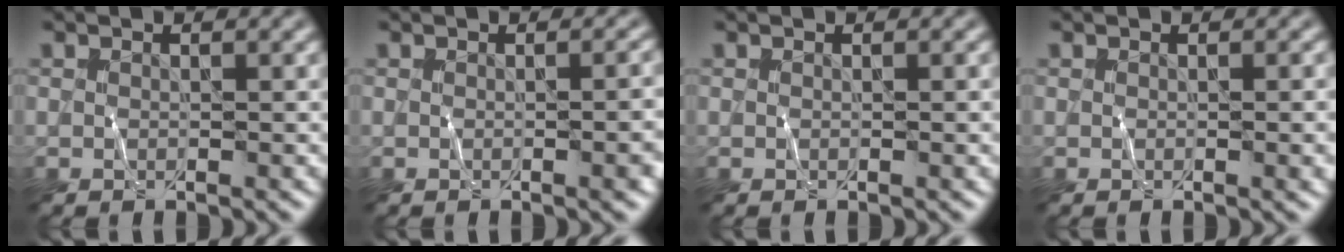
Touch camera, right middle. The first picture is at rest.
{"total": 2.9, "force": [-0.3, 0.9, 2.7], "torque": [-0.019, 0.004, -0.001]}
{"total": 0.6, "force": [0.0, 0.1, 0.6], "torque": [-0.005, -0.001, 0.000]}
{"total": 1.8, "force": [0.0, 0.4, 1.7], "torque": [-0.017, -0.001, -0.003]}